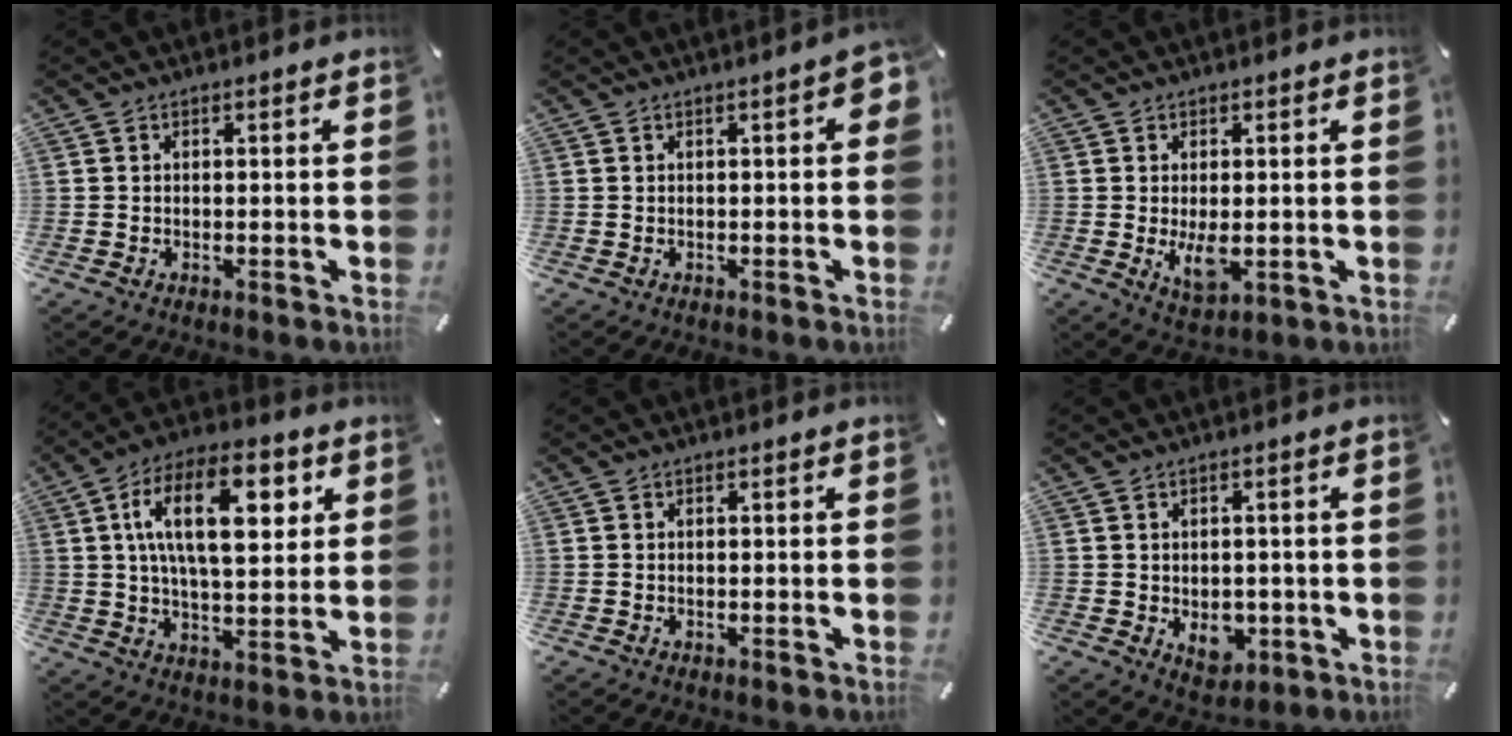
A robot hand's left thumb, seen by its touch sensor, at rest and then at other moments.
{"total": 3.1, "force": [0.3, 1.1, 2.8], "torque": [-0.045, 0.005, 0.004]}
{"total": 6.0, "force": [-0.3, 3.1, 5.1], "torque": [-0.099, -0.010, -0.010]}
{"total": 18.4, "force": [5.8, 9.0, 15.0], "torque": [-0.255, 0.005, 0.089]}
{"total": 0.0}
{"total": 5.6, "force": [-1.0, 4.5, 3.2], "torque": [-0.019, -0.002, -0.015]}